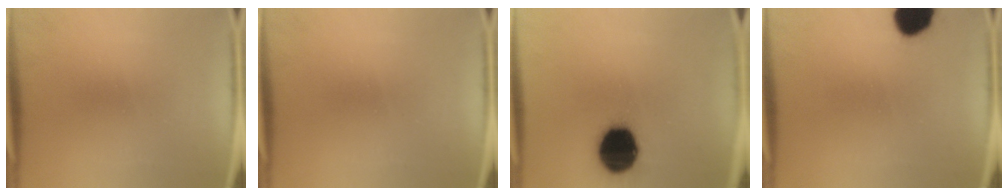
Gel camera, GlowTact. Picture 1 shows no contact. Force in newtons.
{"total": 0.0}
{"total": 17.9}
{"total": 10.4}